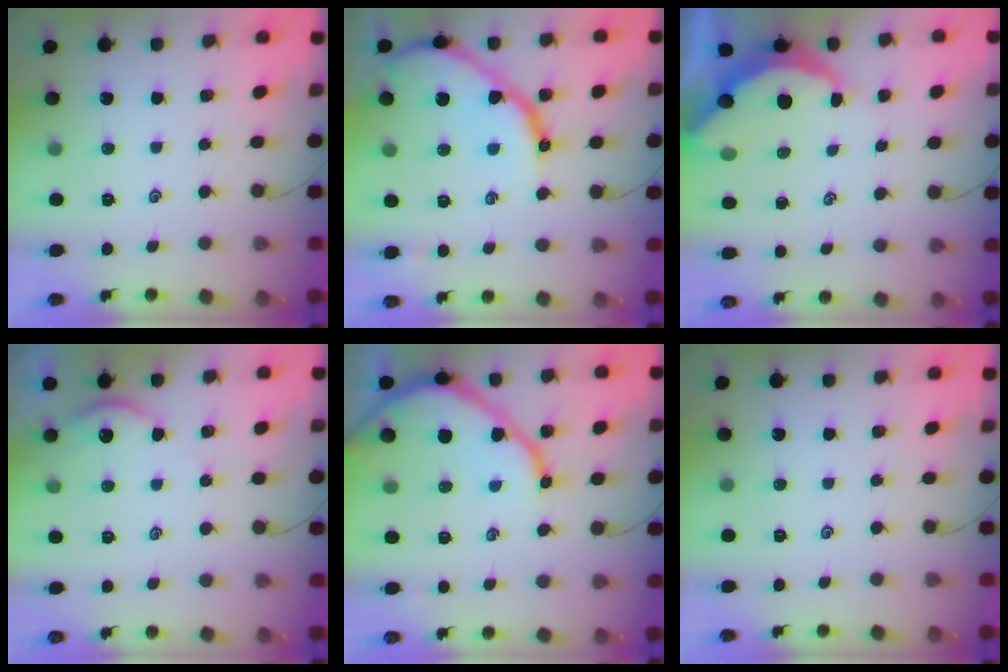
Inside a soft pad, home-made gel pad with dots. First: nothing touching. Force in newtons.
{"total": 14.1, "press": 14.1, "slide": 1.4}
{"total": 8.8, "press": 8.7, "slide": 1.0}
{"total": 2.8, "press": 2.8, "slide": 0.4}
{"total": 11.7, "press": 11.6, "slide": 1.4}
{"total": 0.0}